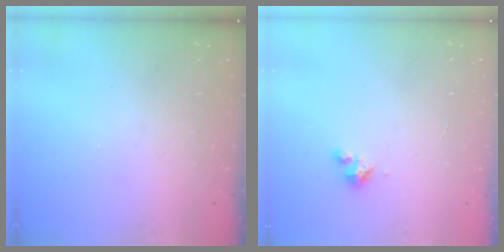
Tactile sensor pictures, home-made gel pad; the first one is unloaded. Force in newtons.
{"total": 2.0, "press": 2.0, "slide": 0.3}